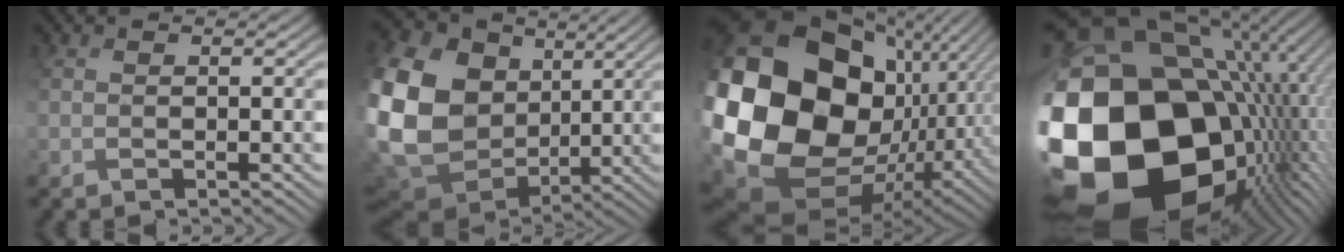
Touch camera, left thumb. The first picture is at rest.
{"total": 19.6, "force": [3.9, 15.7, 11.0], "torque": [-0.317, 0.006, 0.098]}
{"total": 22.7, "force": [2.3, 17.4, 14.4], "torque": [-0.350, -0.041, 0.079]}
{"total": 23.5, "force": [-2.6, 18.7, 14.0], "torque": [-0.303, -0.036, -0.059]}